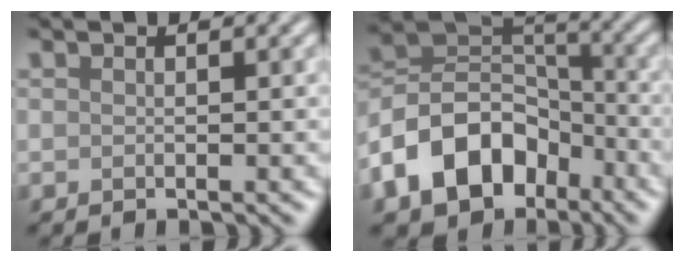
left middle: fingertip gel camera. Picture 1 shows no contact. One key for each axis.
{"total": 10.2, "fx": -5.2, "fy": 7.0, "fz": 5.3, "tx": -0.093, "ty": 0.009, "tz": -0.112}